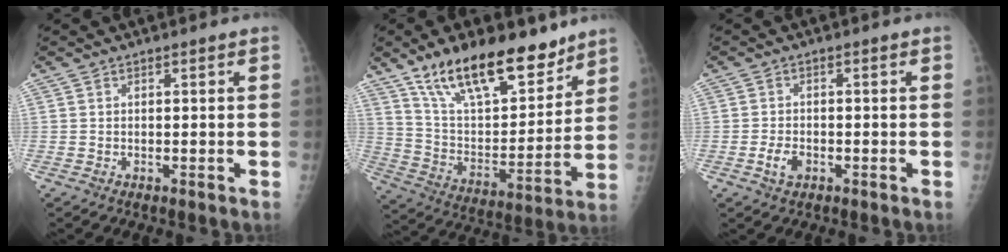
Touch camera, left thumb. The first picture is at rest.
{"total": 21.8, "force": [15.2, 8.9, 12.8], "torque": [-0.170, -0.069, 0.266]}
{"total": 3.1, "force": [-1.3, 1.9, 2.1], "torque": [-0.037, 0.007, -0.022]}